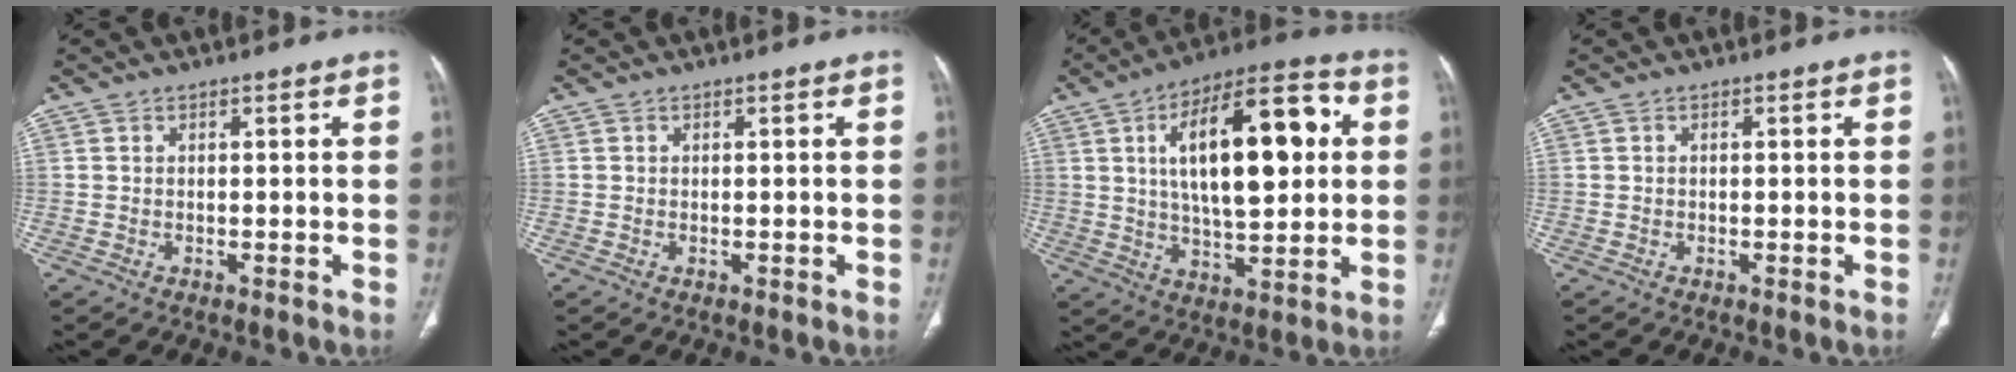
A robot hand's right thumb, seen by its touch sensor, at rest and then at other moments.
{"total": 0.0}
{"total": 21.4, "force": [4.5, 9.1, 18.8], "torque": [-0.273, 0.012, 0.066]}
{"total": 0.0}